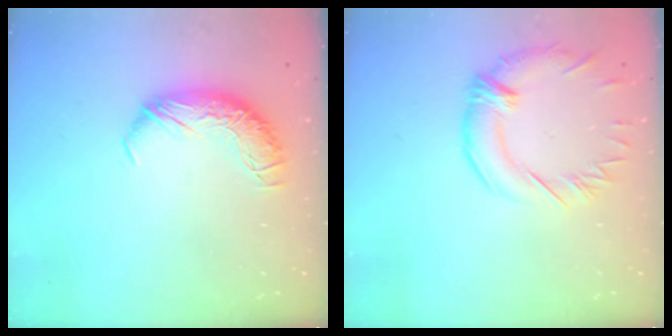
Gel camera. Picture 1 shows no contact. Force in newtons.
{"total": 2.7, "press": 2.2, "slide": 1.5}